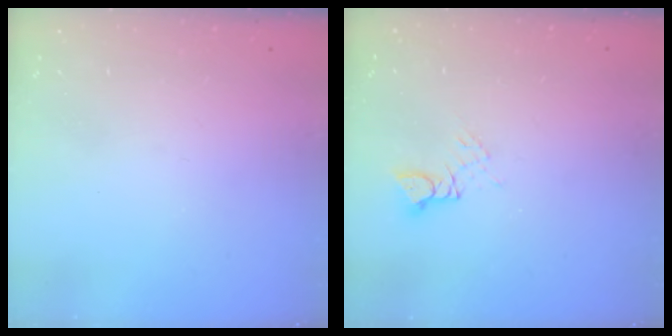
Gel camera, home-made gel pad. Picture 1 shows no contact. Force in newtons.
{"total": 3.6, "press": 3.5, "slide": 0.2}